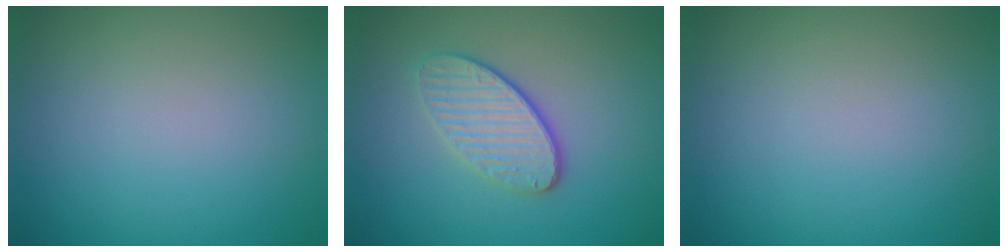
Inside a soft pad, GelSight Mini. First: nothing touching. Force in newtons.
{"total": 3.5, "press": 3.0, "slide": 1.9}
{"total": 0.0}